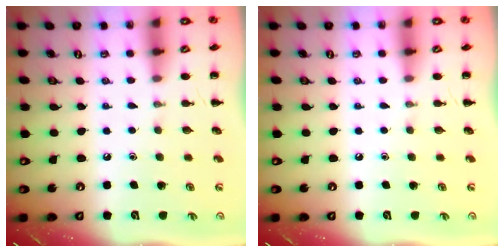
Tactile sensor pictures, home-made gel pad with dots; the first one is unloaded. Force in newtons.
{"total": 0.0}